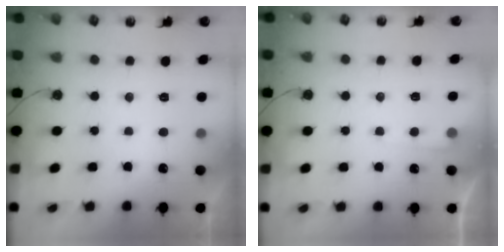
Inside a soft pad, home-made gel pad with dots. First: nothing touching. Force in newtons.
{"total": 3.8, "press": 3.8, "slide": 0.4}